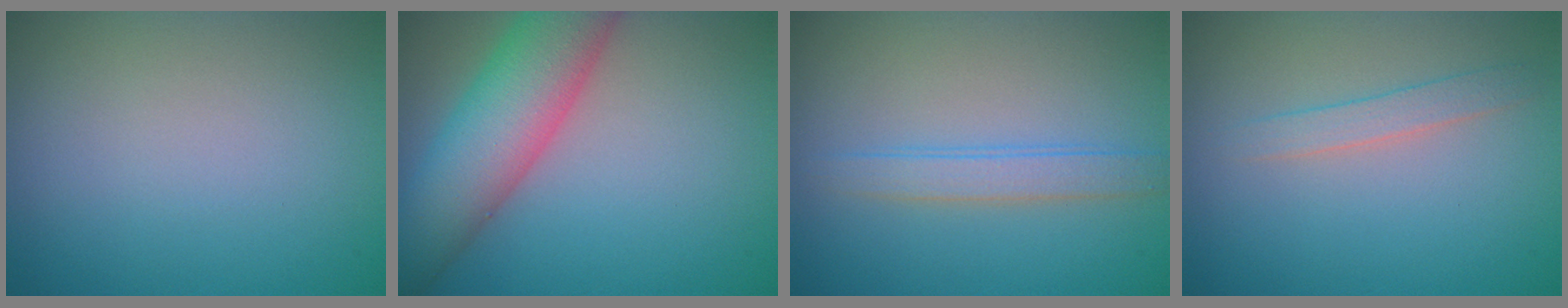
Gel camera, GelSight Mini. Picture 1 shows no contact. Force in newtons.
{"total": 8.7, "press": 8.7, "slide": 0.6}
{"total": 2.2, "press": 2.2, "slide": 0.1}
{"total": 1.5, "press": 1.5, "slide": 0.0}